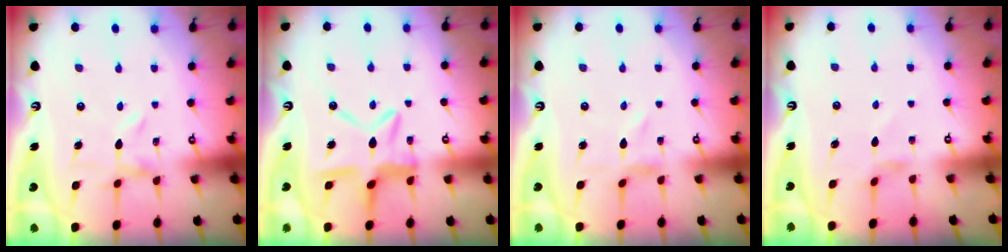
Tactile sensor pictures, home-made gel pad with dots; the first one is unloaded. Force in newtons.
{"total": 12.1, "press": 12.0, "slide": 1.1}
{"total": 1.0, "press": 1.0, "slide": 0.2}
{"total": 1.2, "press": 1.2, "slide": 0.4}